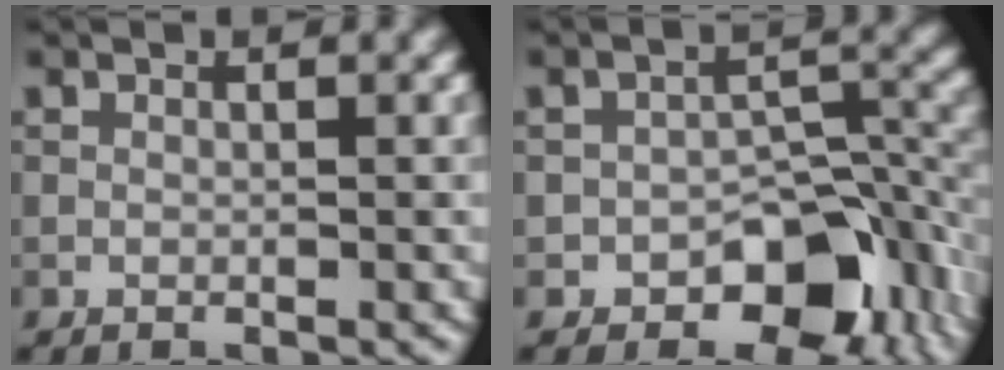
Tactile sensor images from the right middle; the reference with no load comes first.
{"total": 8.5, "force": [-4.5, 5.0, 5.2], "torque": [-0.049, -0.003, -0.076]}